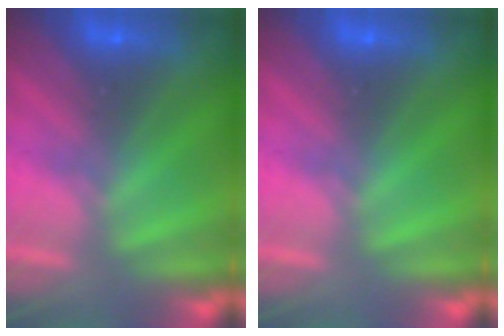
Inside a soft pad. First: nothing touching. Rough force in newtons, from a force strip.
{"total": 0.0}